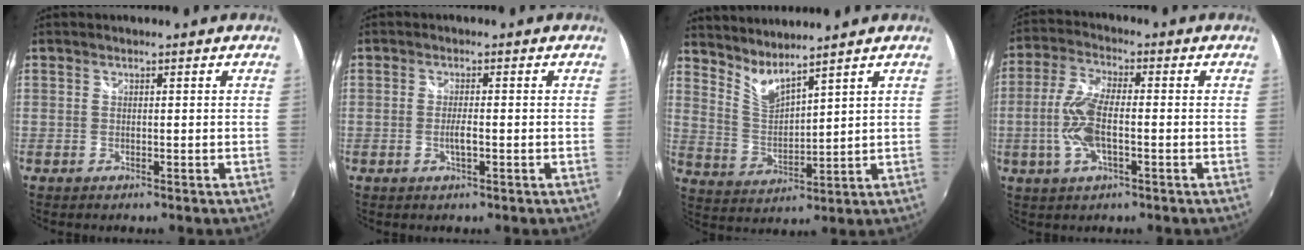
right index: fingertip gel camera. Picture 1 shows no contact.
{"total": 2.2, "force": [-0.5, 0.3, 2.1], "torque": [-0.040, -0.001, -0.009]}
{"total": 6.3, "force": [5.7, 0.3, 2.7], "torque": [-0.054, -0.016, 0.117]}
{"total": 9.2, "force": [-1.6, 3.5, 8.3], "torque": [-0.182, 0.008, -0.033]}